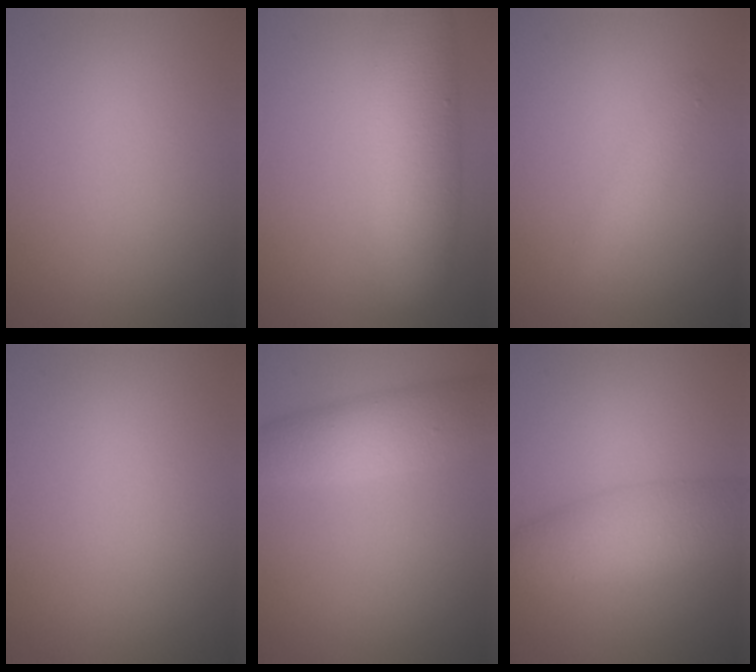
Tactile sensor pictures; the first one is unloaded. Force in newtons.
{"total": 7.2, "press": 7.2, "slide": 0.3}
{"total": 1.5, "press": 1.5, "slide": 0.0}
{"total": 0.0}
{"total": 4.6, "press": 4.6, "slide": 0.1}
{"total": 4.6, "press": 4.6, "slide": 0.1}